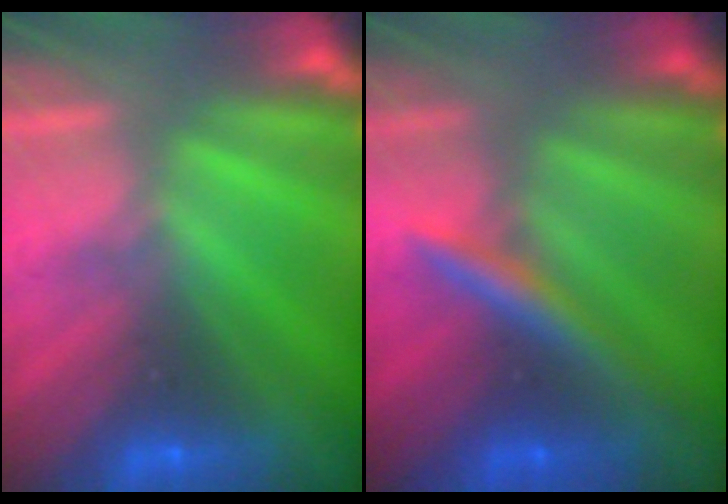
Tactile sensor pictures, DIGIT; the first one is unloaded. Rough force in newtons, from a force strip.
{"total": 2.4}